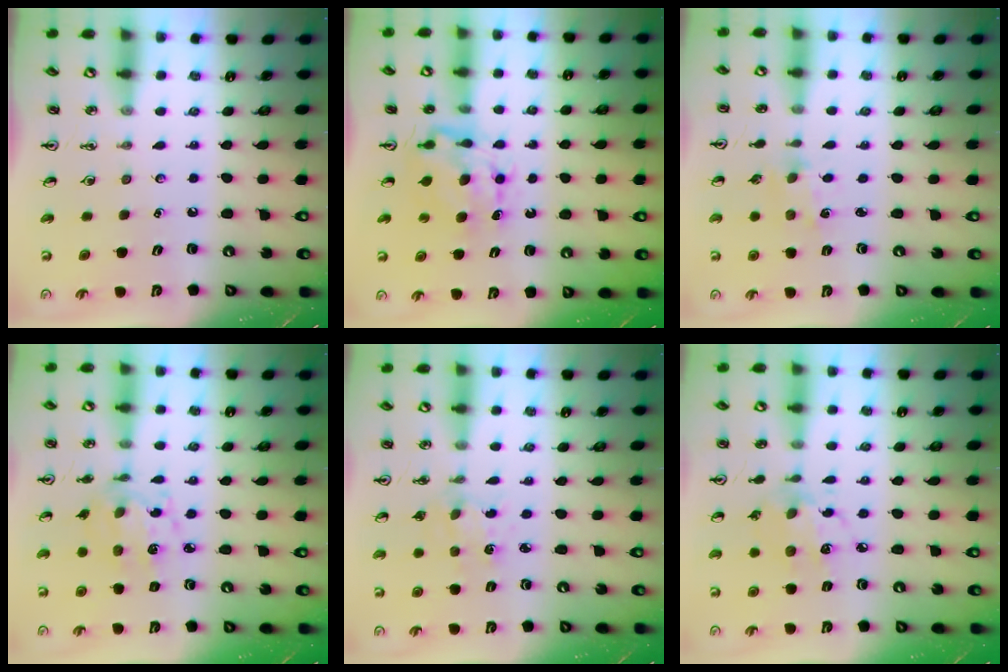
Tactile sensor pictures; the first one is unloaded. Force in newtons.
{"total": 7.7, "press": 7.6, "slide": 0.6}
{"total": 1.0, "press": 0.9, "slide": 0.2}
{"total": 8.8, "press": 8.6, "slide": 1.8}
{"total": 3.5, "press": 3.5, "slide": 0.3}
{"total": 9.5, "press": 9.5, "slide": 0.6}